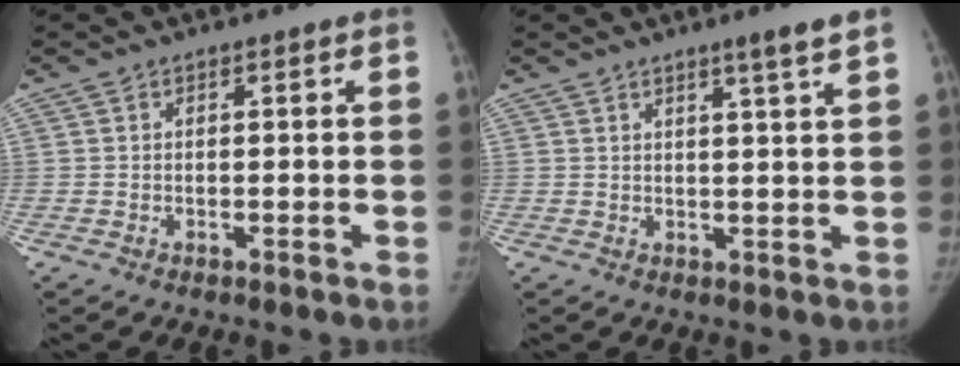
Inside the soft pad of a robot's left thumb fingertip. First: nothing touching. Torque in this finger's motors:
{"motor_torque": [0.38, 0.06, 0.67, -0.35, 0.08]}